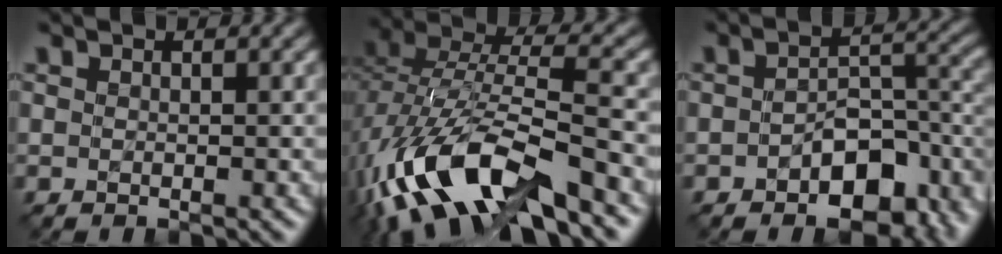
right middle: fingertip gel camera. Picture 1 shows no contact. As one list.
[{"total": 14.0, "force": [-7.7, 5.0, 10.6], "torque": [-0.210, 0.002, -0.141]}, {"total": 7.7, "force": [-3.1, 4.2, 5.6], "torque": [-0.065, -0.003, -0.051]}]